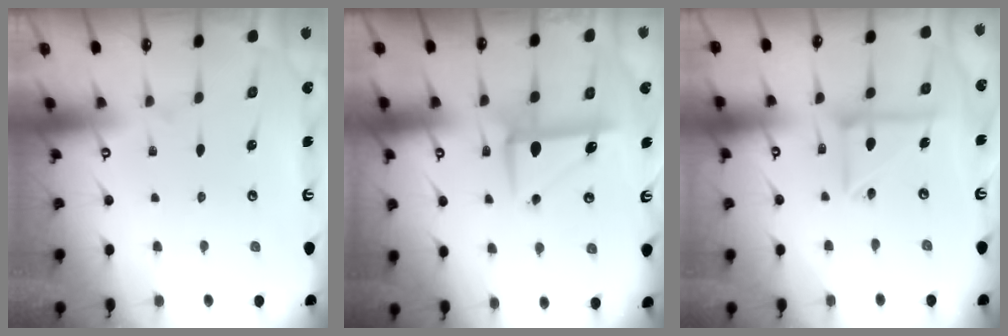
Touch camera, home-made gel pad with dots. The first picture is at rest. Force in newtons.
{"total": 8.7, "press": 8.6, "slide": 1.1}
{"total": 12.5, "press": 12.4, "slide": 1.5}